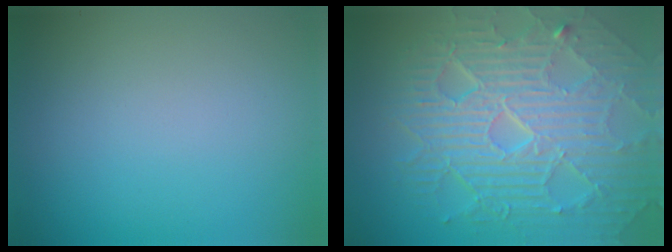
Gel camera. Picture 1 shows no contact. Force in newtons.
{"total": 10.1, "press": 6.5, "slide": 7.7}